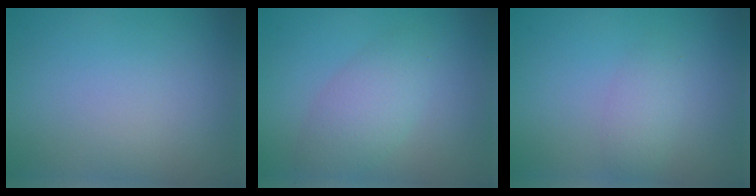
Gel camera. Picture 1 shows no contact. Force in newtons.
{"total": 3.4, "press": 3.4, "slide": 0.0}
{"total": 1.6, "press": 1.6, "slide": 0.0}